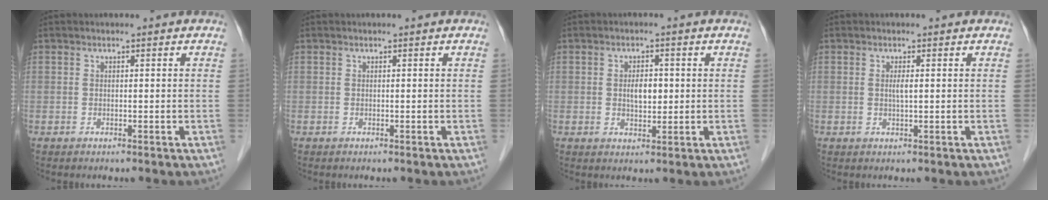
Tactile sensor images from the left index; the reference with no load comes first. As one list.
[{"total": 0.0}, {"total": 3.2, "force": [-0.2, 1.6, 2.7], "torque": [-0.046, -0.002, -0.002]}, {"total": 1.2, "force": [-0.3, 0.0, 1.1], "torque": [-0.026, -0.006, -0.005]}]